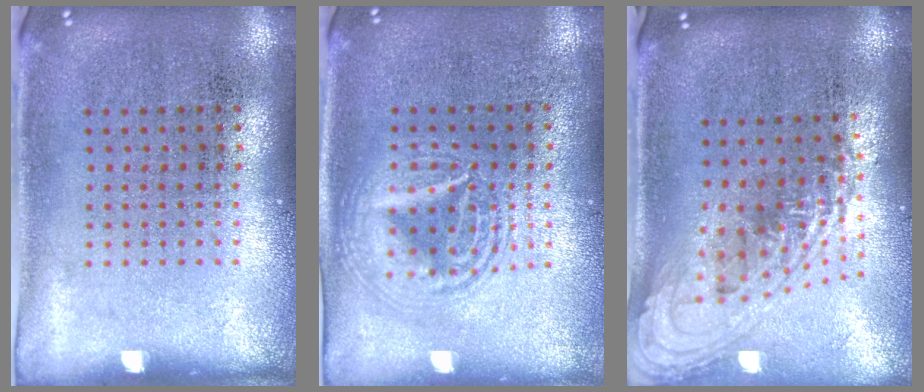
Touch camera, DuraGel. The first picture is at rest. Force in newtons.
{"total": 2.8, "press": 2.8, "slide": 0.3}
{"total": 2.2, "press": 1.6, "slide": 1.4}